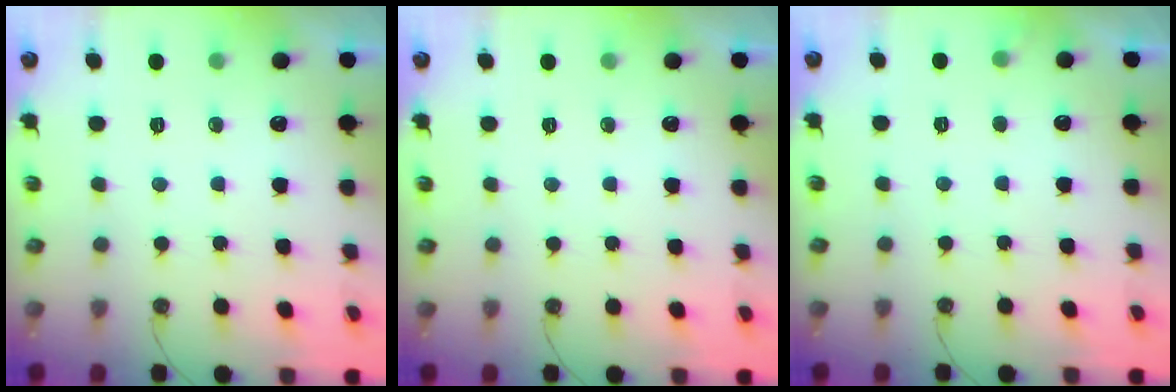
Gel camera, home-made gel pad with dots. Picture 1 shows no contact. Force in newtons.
{"total": 0.0}
{"total": 3.1, "press": 3.1, "slide": 0.4}